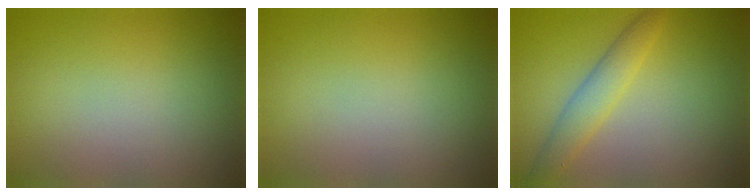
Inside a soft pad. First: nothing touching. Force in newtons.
{"total": 0.0}
{"total": 2.9, "press": 2.9, "slide": 0.1}